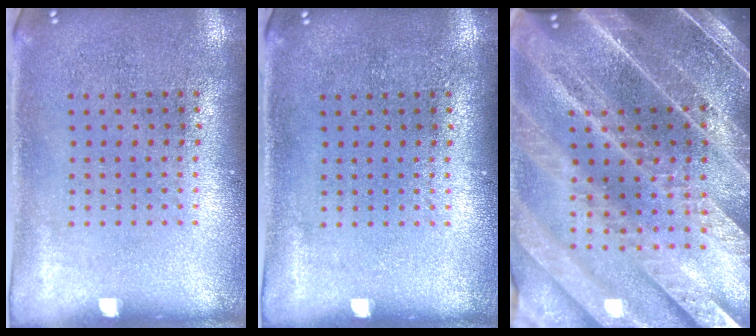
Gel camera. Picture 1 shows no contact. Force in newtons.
{"total": 0.0}
{"total": 5.6, "press": 4.8, "slide": 3.0}